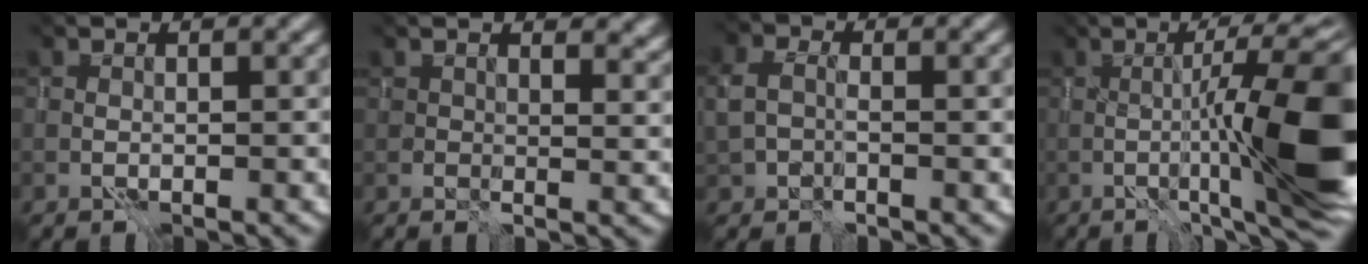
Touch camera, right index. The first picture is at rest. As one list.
[{"total": 3.3, "force": [2.2, 1.7, 1.8], "torque": [-0.020, -0.011, 0.039]}, {"total": 3.1, "force": [-0.3, 2.2, 2.2], "torque": [-0.048, 0.003, -0.002]}, {"total": 11.4, "force": [-3.2, 0.3, 11.0], "torque": [-0.148, 0.001, -0.031]}]